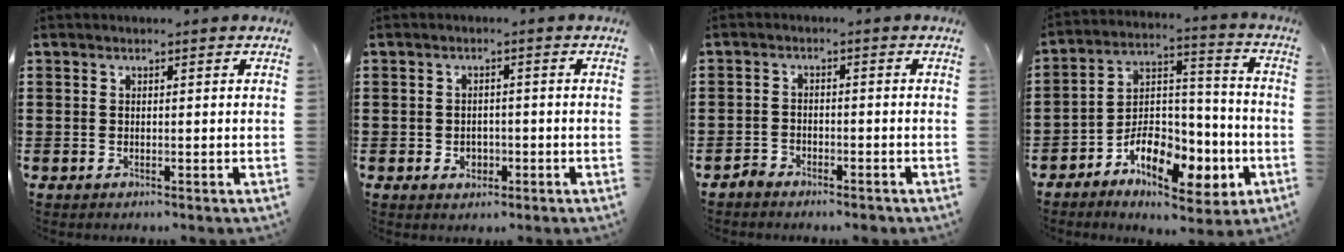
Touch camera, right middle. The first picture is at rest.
{"total": 1.9, "force": [-0.7, 1.5, 1.1], "torque": [-0.023, 0.002, -0.015]}
{"total": 2.4, "force": [-2.2, 0.8, 0.2], "torque": [-0.017, 0.001, -0.049]}
{"total": 9.9, "force": [-5.3, 5.5, 6.2], "torque": [-0.107, 0.012, -0.094]}